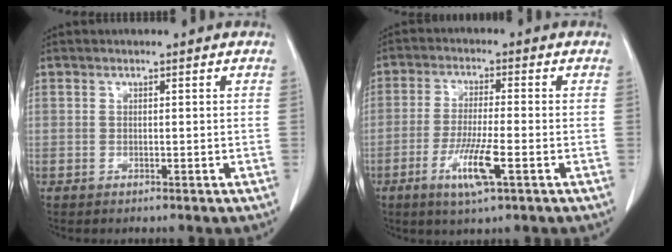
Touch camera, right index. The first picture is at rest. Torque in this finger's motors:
{"motor_torque": [1.16, -0.74, 0.58, 0.18]}